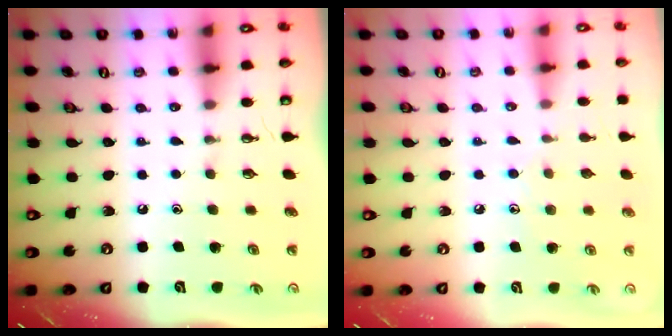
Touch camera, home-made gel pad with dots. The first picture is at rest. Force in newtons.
{"total": 6.6, "press": 6.5, "slide": 0.7}